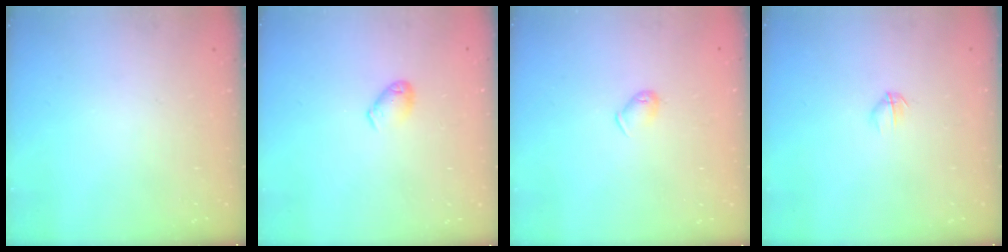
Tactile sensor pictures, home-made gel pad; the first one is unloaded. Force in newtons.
{"total": 4.8, "press": 4.7, "slide": 0.7}
{"total": 4.7, "press": 4.6, "slide": 0.9}
{"total": 2.7, "press": 2.6, "slide": 0.8}